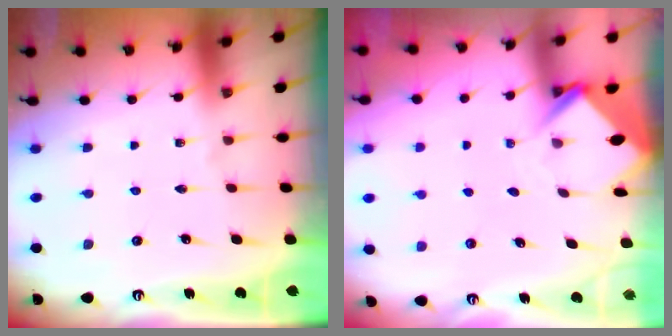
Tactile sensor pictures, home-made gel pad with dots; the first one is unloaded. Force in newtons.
{"total": 3.8, "press": 3.8, "slide": 0.1}